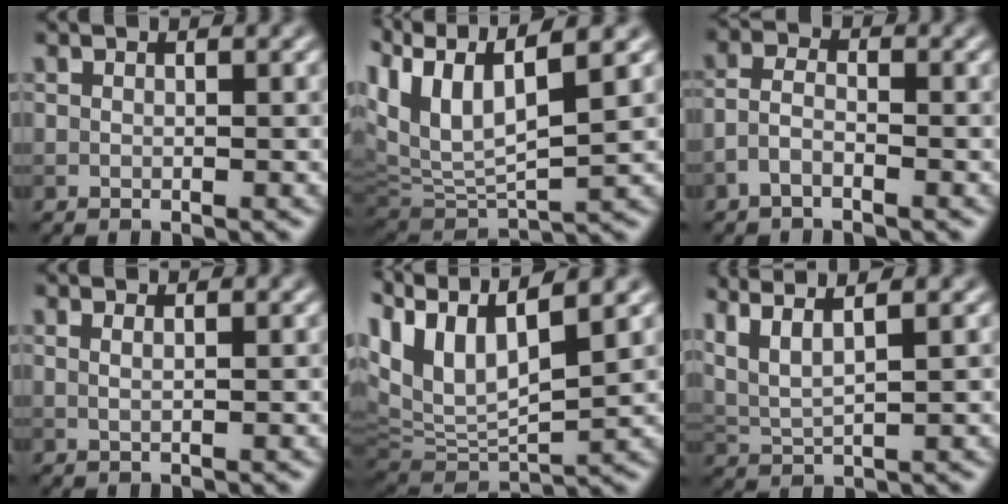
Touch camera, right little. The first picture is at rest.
{"total": 8.8, "force": [4.7, 2.9, 6.8], "torque": [-0.149, 0.014, 0.090]}
{"total": 2.1, "force": [-1.3, 0.9, 1.4], "torque": [-0.030, 0.005, -0.034]}
{"total": 1.0, "force": [0.5, 0.4, 0.8], "torque": [-0.008, -0.003, 0.003]}
{"total": 10.1, "force": [5.4, 4.4, 7.3], "torque": [-0.164, 0.017, 0.110]}
{"total": 5.4, "force": [3.5, 1.5, 3.8], "torque": [-0.075, 0.023, 0.051]}